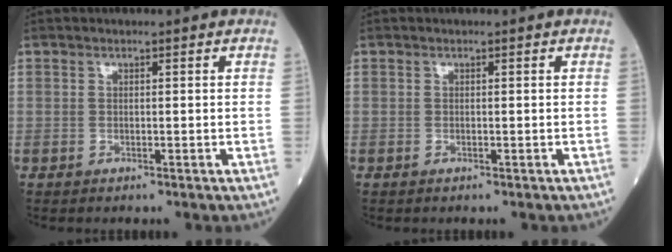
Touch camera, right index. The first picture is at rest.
{"total": 0.0}